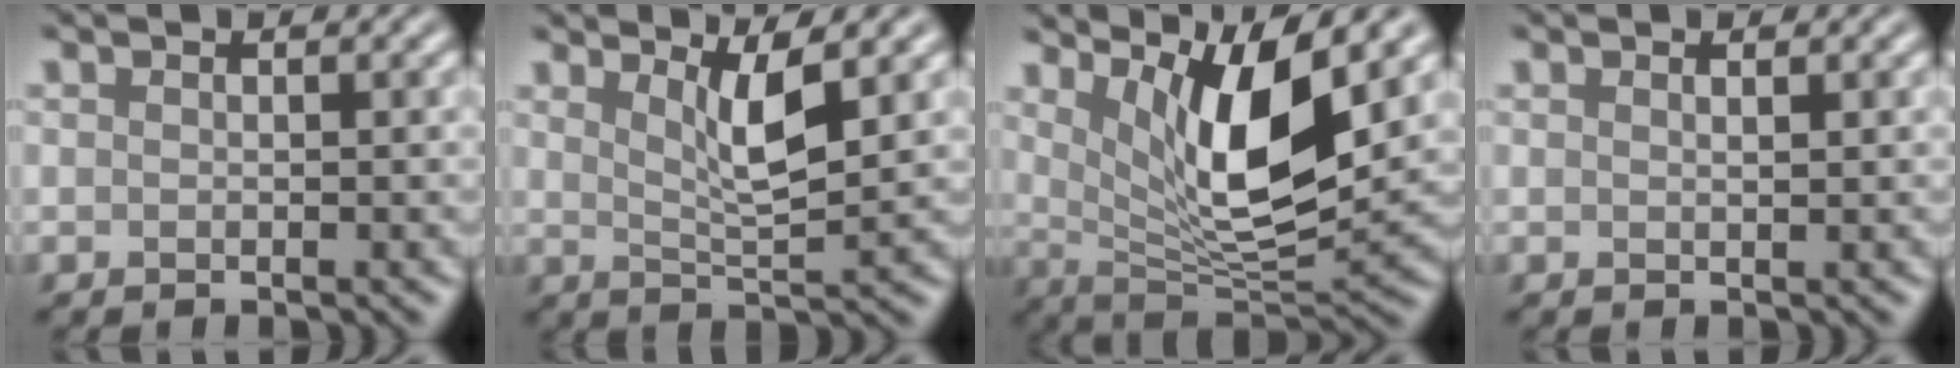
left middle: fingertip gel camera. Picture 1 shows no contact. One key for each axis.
{"total": 3.8, "fx": 1.8, "fy": 0.8, "fz": 3.3, "tx": -0.054, "ty": -0.008, "tz": 0.035}
{"total": 8.5, "fx": 3.6, "fy": 2.3, "fz": 7.4, "tx": -0.123, "ty": -0.021, "tz": 0.068}
{"total": 0.6, "fx": 0.4, "fy": 0.2, "fz": 0.4, "tx": 0.000, "ty": 0.000, "tz": 0.006}